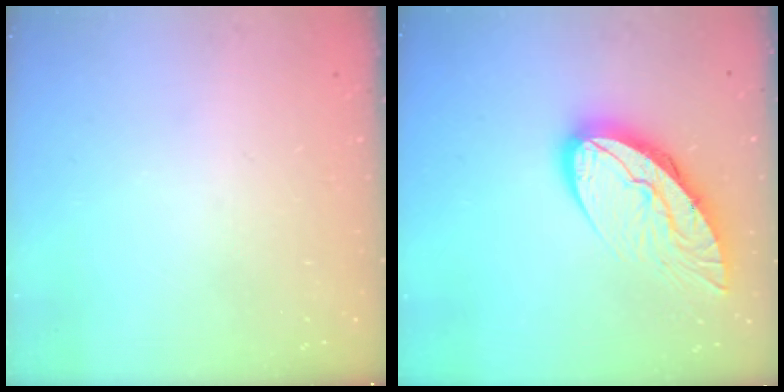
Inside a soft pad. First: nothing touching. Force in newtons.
{"total": 12.3, "press": 12.2, "slide": 1.1}